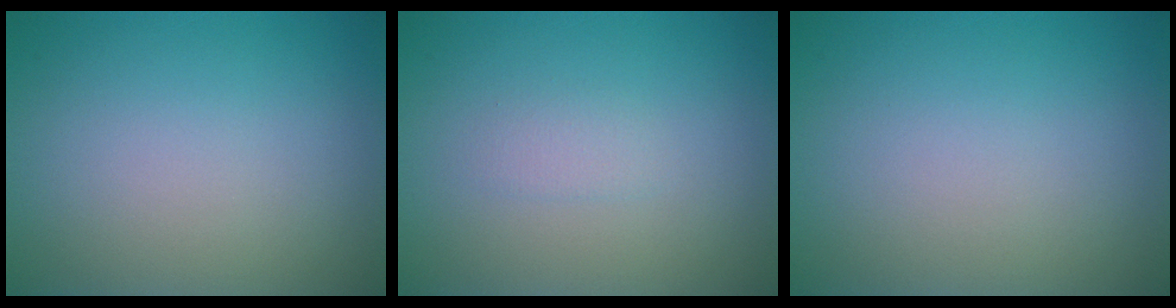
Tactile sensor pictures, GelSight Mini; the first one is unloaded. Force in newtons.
{"total": 0.9, "press": 0.9, "slide": 0.0}
{"total": 0.0}